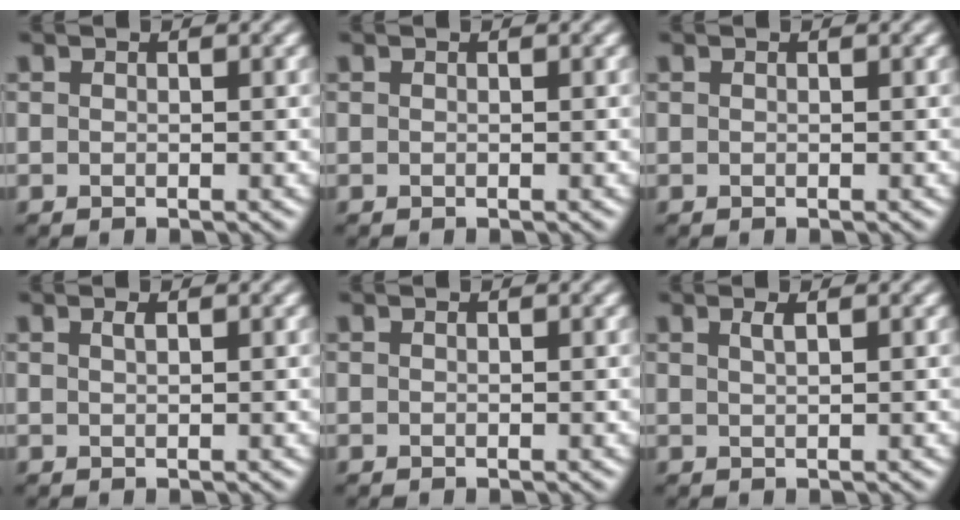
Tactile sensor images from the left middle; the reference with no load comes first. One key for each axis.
{"total": 0.0}
{"total": 0.0}
{"total": 0.8, "fx": 0.4, "fy": 0.2, "fz": 0.6, "tx": -0.011, "ty": 0.002, "tz": 0.008}
{"total": 0.0}
{"total": 1.2, "fx": 0.6, "fy": 0.3, "fz": 1.0, "tx": -0.015, "ty": 0.003, "tz": 0.010}